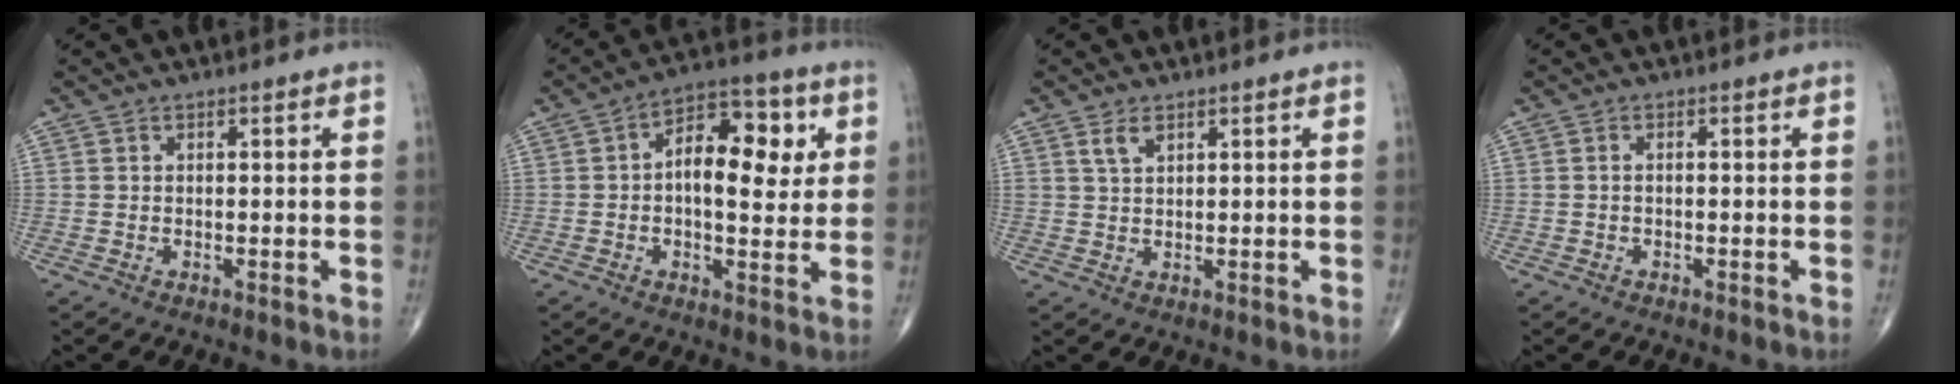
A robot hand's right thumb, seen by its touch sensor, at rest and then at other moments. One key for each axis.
{"total": 12.8, "fx": 2.0, "fy": 6.9, "fz": 10.6, "tx": -0.126, "ty": 0.014, "tz": 0.022}
{"total": 2.4, "fx": 1.5, "fy": 1.2, "fz": 1.5, "tx": -0.026, "ty": -0.003, "tz": 0.034}
{"total": 0.6, "fx": -0.2, "fy": 0.3, "fz": 0.5, "tx": -0.011, "ty": 0.000, "tz": -0.005}